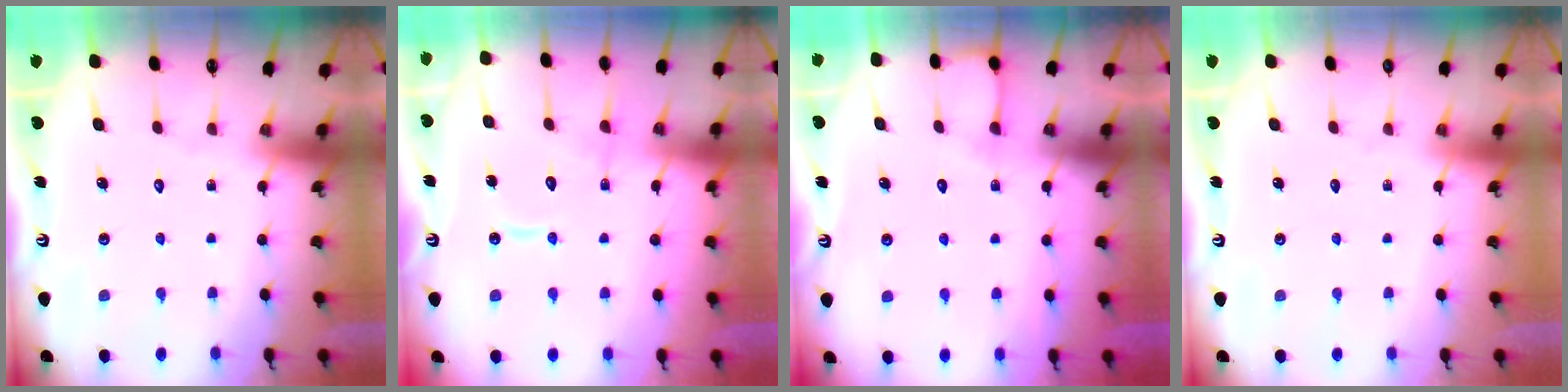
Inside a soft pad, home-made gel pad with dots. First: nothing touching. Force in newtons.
{"total": 10.8, "press": 10.7, "slide": 1.1}
{"total": 3.1, "press": 3.1, "slide": 0.4}
{"total": 0.0}